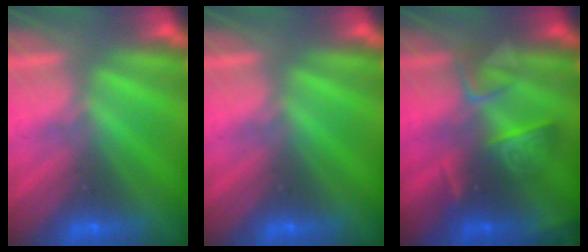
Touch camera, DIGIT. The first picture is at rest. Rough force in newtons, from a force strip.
{"total": 0.0}
{"total": 2.7}